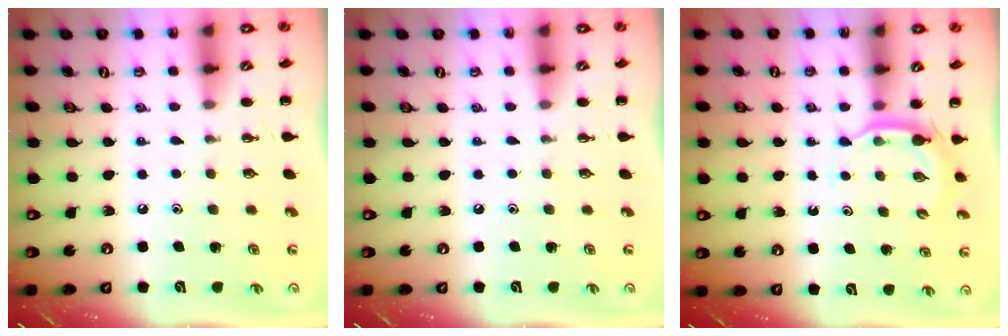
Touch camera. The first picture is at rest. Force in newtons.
{"total": 0.0}
{"total": 2.9, "press": 2.8, "slide": 0.7}